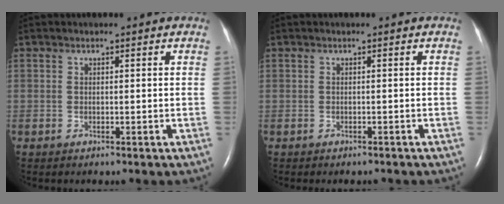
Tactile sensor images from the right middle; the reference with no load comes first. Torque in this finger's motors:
{"motor_torque": [0.02, -0.01, 0.01, 0.00]}